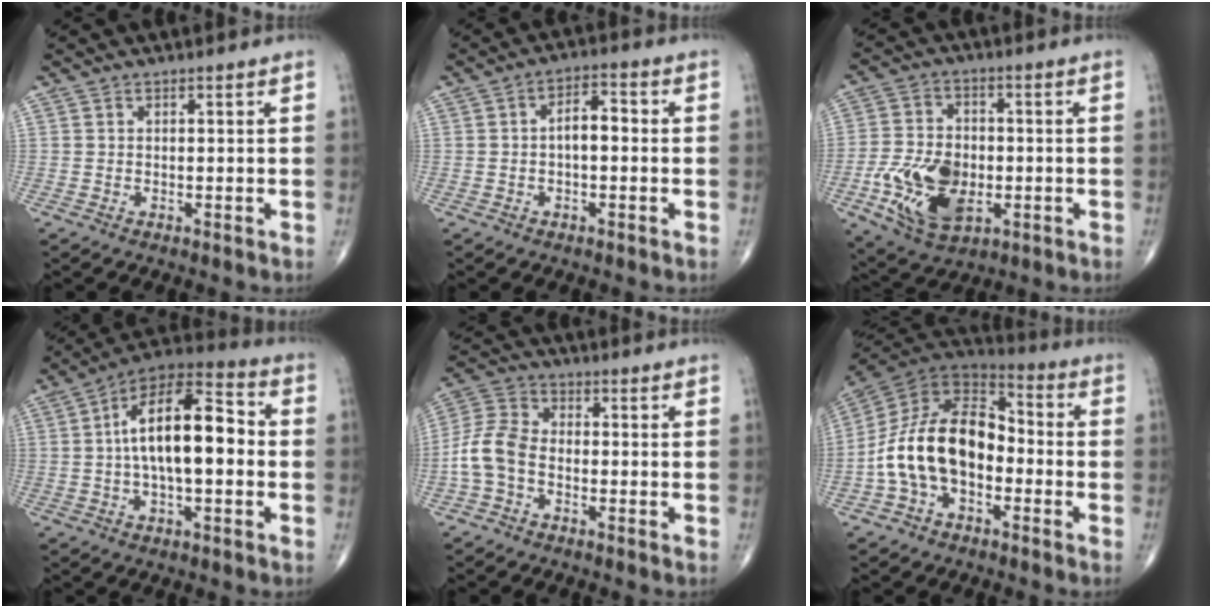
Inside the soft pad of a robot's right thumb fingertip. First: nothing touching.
{"total": 5.1, "force": [-0.2, 2.5, 4.5], "torque": [-0.066, 0.022, -0.011]}
{"total": 14.6, "force": [-3.6, 9.1, 10.8], "torque": [-0.189, 0.005, -0.059]}
{"total": 17.1, "force": [0.3, 7.5, 15.4], "torque": [-0.247, 0.041, -0.008]}
{"total": 7.9, "force": [-2.3, 5.1, 5.6], "torque": [-0.116, 0.025, -0.059]}
{"total": 17.8, "force": [-3.6, 11.3, 13.4], "torque": [-0.231, 0.054, -0.072]}